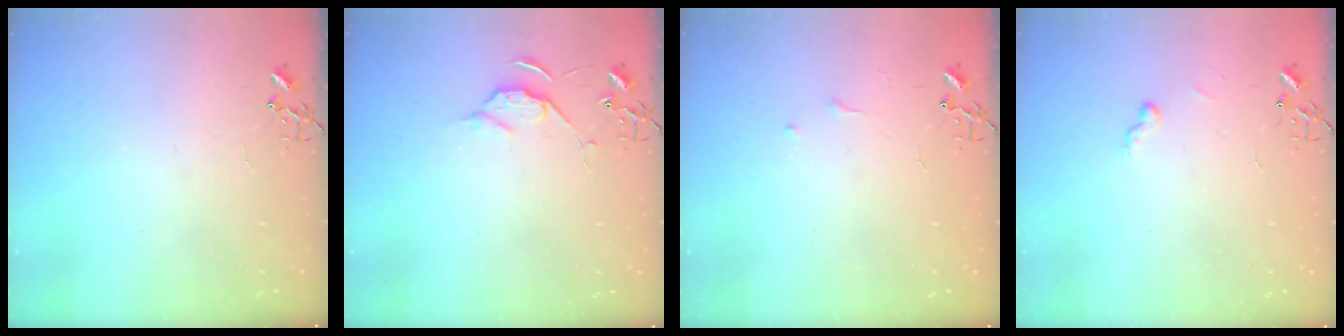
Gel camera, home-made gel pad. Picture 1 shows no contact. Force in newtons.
{"total": 5.7, "press": 5.7, "slide": 0.8}
{"total": 4.7, "press": 4.7, "slide": 0.7}
{"total": 5.9, "press": 5.8, "slide": 0.6}